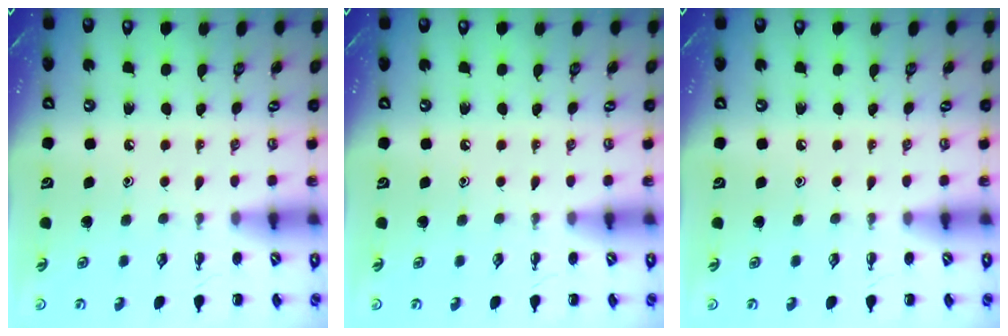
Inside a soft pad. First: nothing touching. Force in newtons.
{"total": 0.0}
{"total": 0.0}